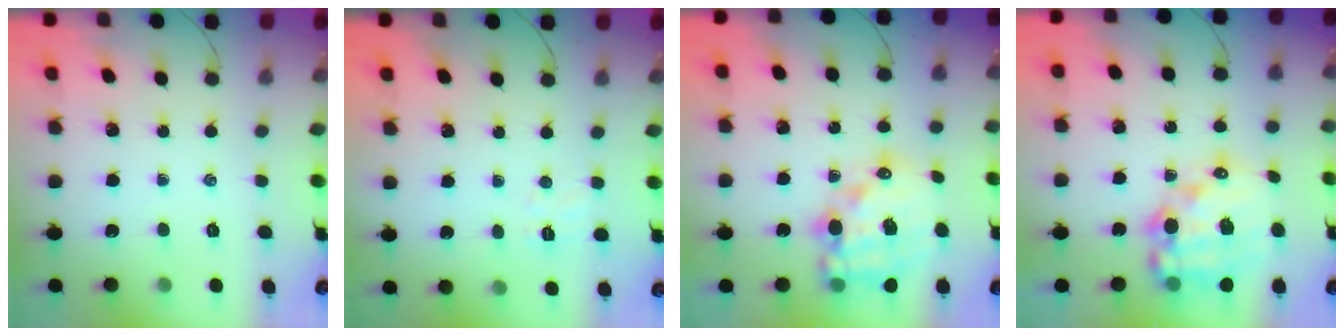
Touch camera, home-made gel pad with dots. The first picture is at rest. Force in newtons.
{"total": 3.5, "press": 3.3, "slide": 1.0}
{"total": 15.0, "press": 14.6, "slide": 3.2}
{"total": 17.0, "press": 16.6, "slide": 3.7}